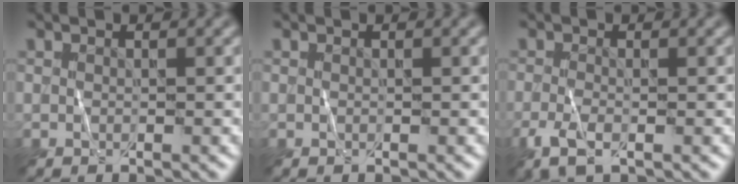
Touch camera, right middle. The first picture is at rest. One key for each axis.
{"total": 0.0}
{"total": 2.6, "fx": -1.2, "fy": 1.0, "fz": 2.2, "tx": -0.052, "ty": -0.006, "tz": -0.028}